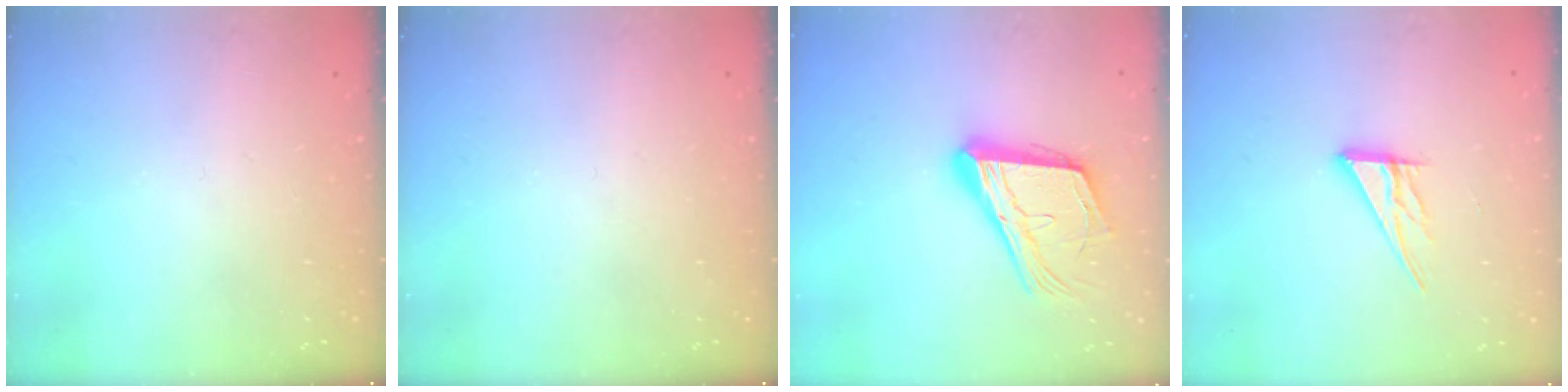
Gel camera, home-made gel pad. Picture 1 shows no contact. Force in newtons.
{"total": 0.0}
{"total": 18.8, "press": 18.5, "slide": 3.2}
{"total": 10.2, "press": 10.1, "slide": 0.9}